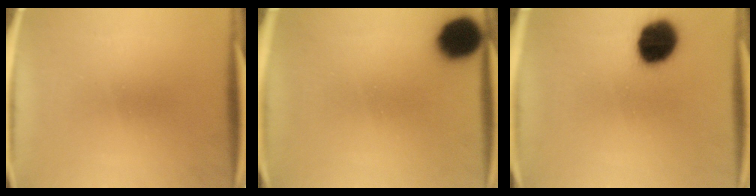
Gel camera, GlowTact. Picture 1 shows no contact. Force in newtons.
{"total": 8.7}
{"total": 13.3}